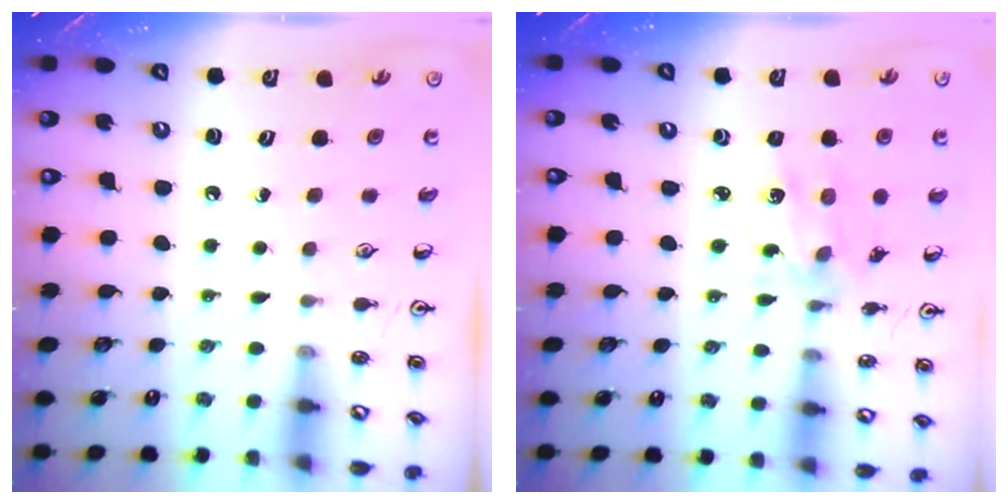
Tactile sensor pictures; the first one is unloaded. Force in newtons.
{"total": 4.0, "press": 3.8, "slide": 1.3}